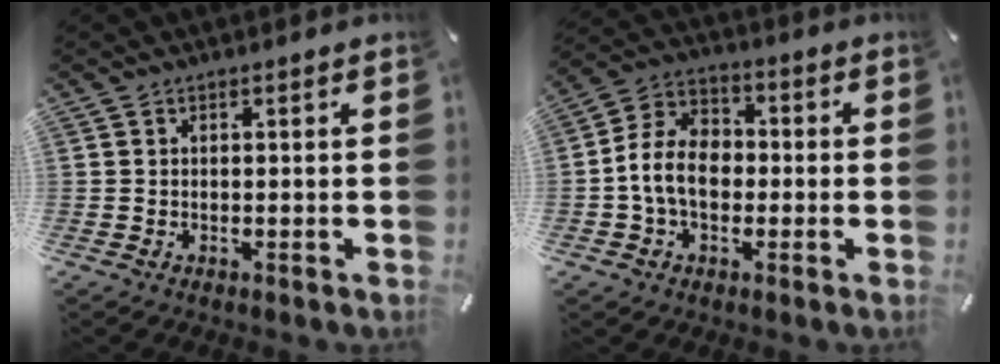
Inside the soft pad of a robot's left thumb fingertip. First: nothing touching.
{"total": 10.5, "force": [-1.8, 7.8, 6.8], "torque": [-0.162, 0.016, -0.036]}